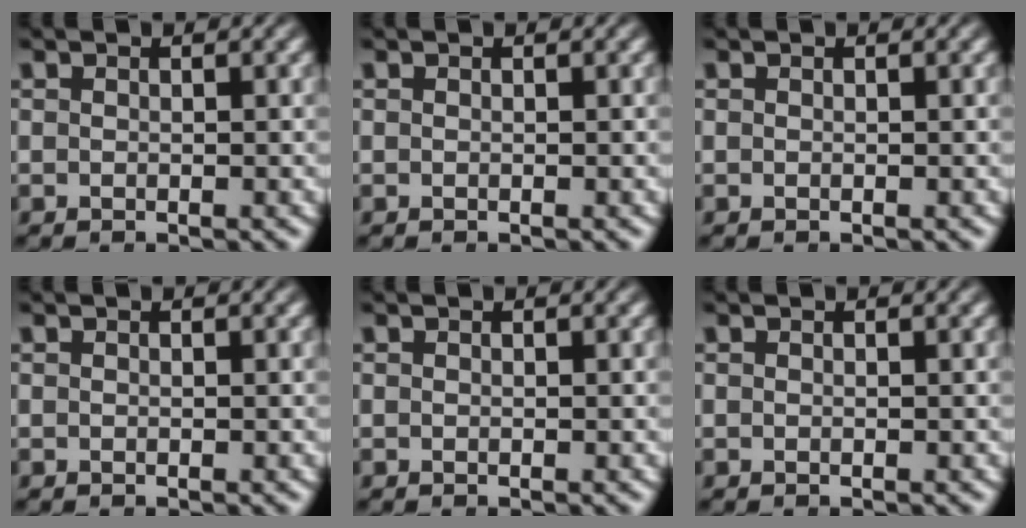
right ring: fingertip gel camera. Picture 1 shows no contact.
{"total": 0.0}
{"total": 0.0}
{"total": 0.0}
{"total": 0.0}
{"total": 0.0}